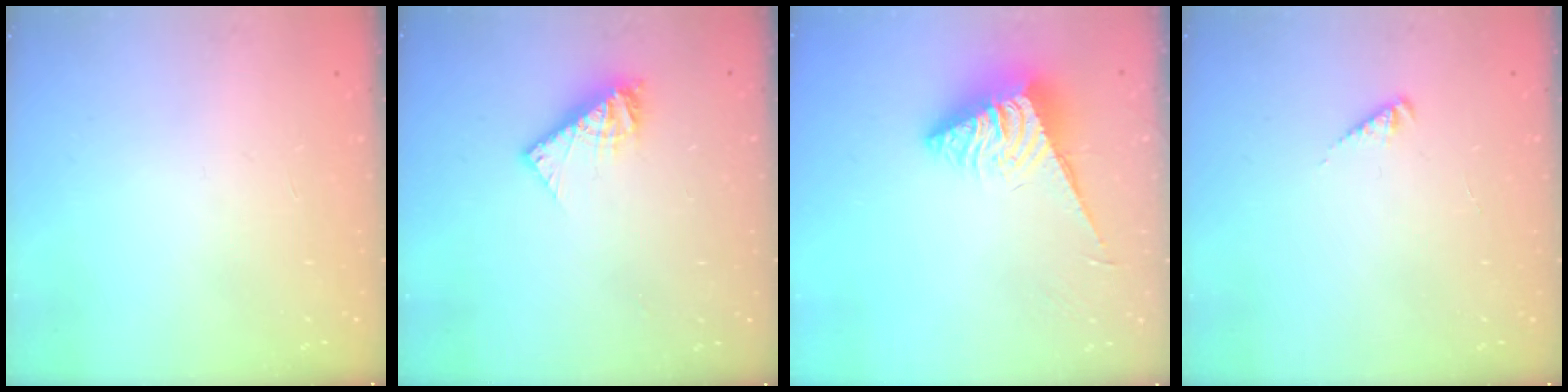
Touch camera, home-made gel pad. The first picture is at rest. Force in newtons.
{"total": 8.6, "press": 8.6, "slide": 0.6}
{"total": 6.1, "press": 6.1, "slide": 0.3}
{"total": 1.9, "press": 1.8, "slide": 0.4}